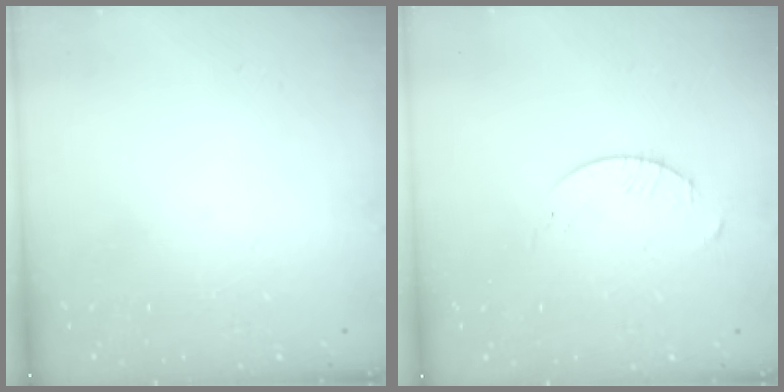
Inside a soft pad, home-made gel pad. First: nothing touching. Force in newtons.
{"total": 2.1, "press": 2.1, "slide": 0.3}